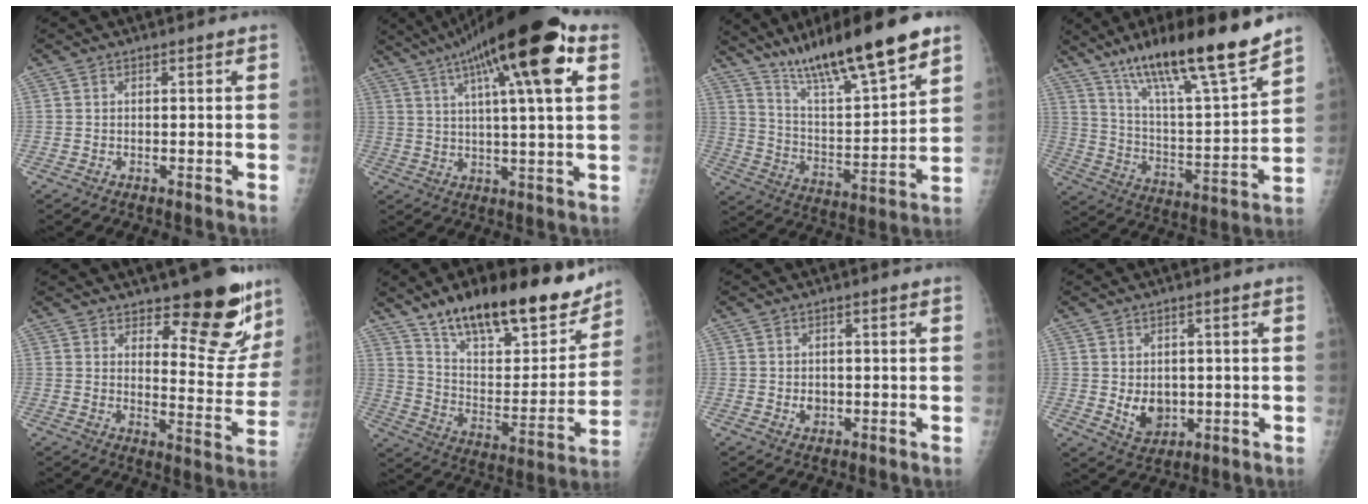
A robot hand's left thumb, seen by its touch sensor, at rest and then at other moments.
{"total": 21.8, "force": [9.8, 4.5, 18.9], "torque": [-0.305, 0.012, 0.153]}
{"total": 21.2, "force": [15.4, 3.2, 14.2], "torque": [-0.218, -0.067, 0.268]}
{"total": 21.8, "force": [16.0, 2.6, 14.6], "torque": [-0.221, -0.074, 0.276]}
{"total": 15.2, "force": [11.3, 5.4, 8.7], "torque": [-0.058, -0.100, 0.153]}
{"total": 25.8, "force": [19.2, 9.5, 14.3], "torque": [-0.180, -0.083, 0.308]}
{"total": 1.9, "force": [-0.1, 1.6, 1.1], "torque": [-0.008, 0.001, 0.003]}
{"total": 5.7, "force": [-0.1, 4.4, 3.7], "torque": [-0.038, -0.010, 0.015]}